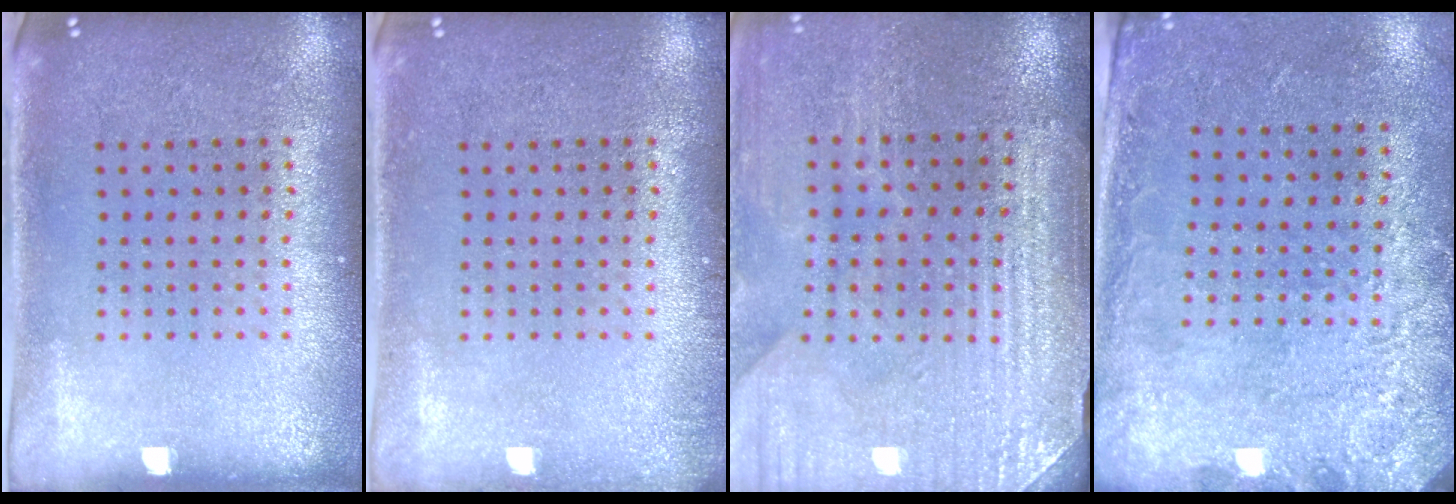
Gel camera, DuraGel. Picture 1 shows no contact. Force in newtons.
{"total": 0.8, "press": 0.8, "slide": 0.0}
{"total": 3.4, "press": 3.4, "slide": 0.3}
{"total": 2.7, "press": 1.9, "slide": 1.9}